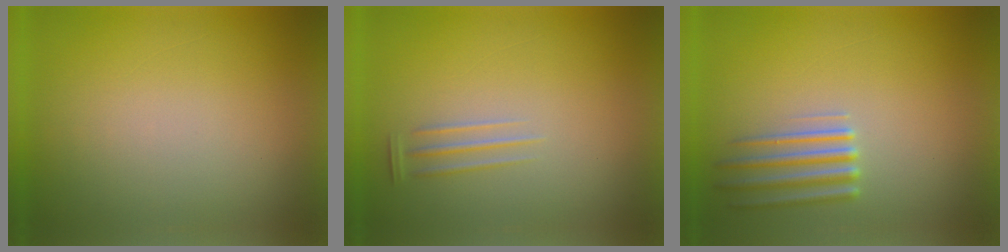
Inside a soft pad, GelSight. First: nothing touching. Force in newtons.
{"total": 1.2}
{"total": 2.3}